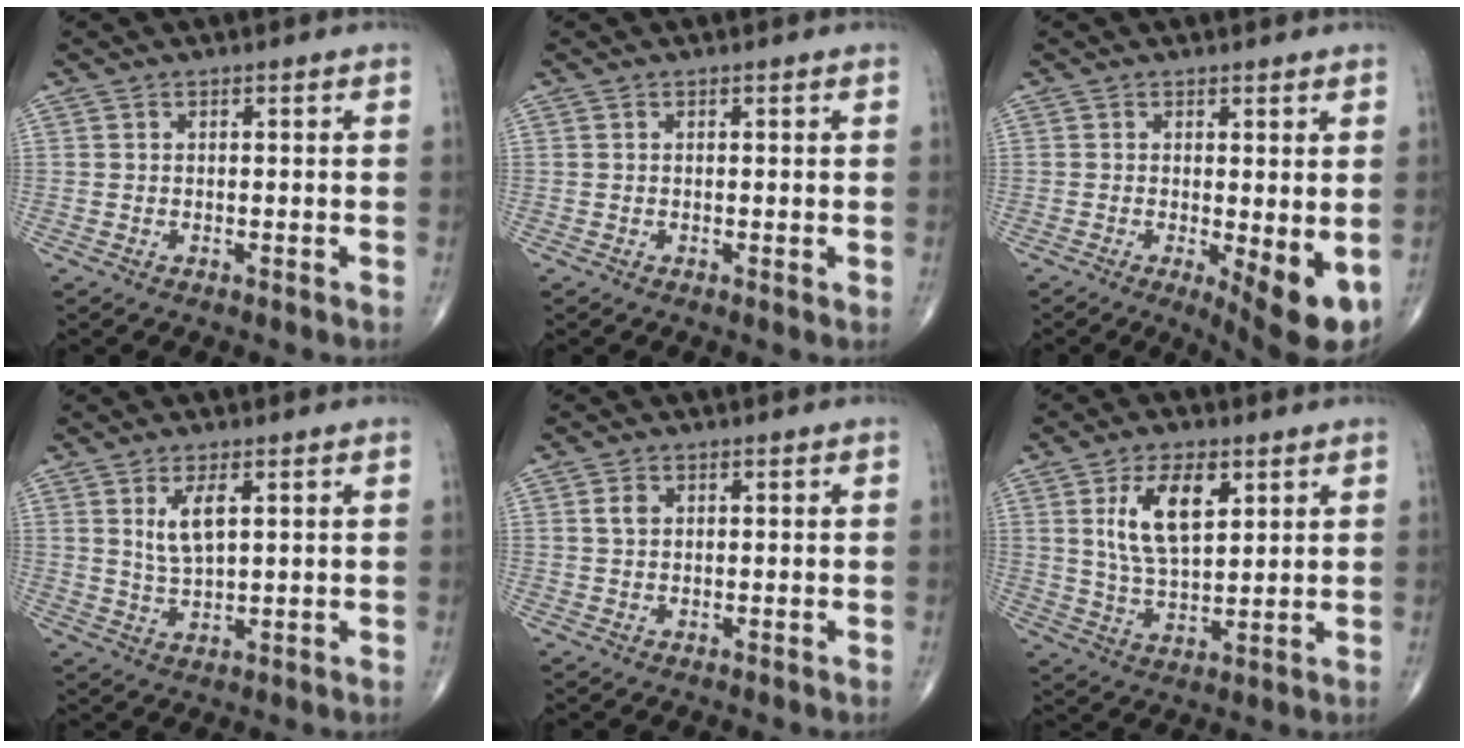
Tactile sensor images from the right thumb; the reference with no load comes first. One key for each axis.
{"total": 0.0}
{"total": 7.8, "fx": -1.5, "fy": 2.3, "fz": 7.3, "tx": -0.100, "ty": -0.020, "tz": -0.016}
{"total": 5.4, "fx": 2.0, "fy": 2.1, "fz": 4.6, "tx": -0.085, "ty": -0.014, "tz": 0.042}
{"total": 2.0, "fx": 0.5, "fy": 1.5, "fz": 1.2, "tx": -0.019, "ty": 0.002, "tz": 0.010}
{"total": 11.2, "fx": 4.2, "fy": 5.4, "fz": 8.9, "tx": -0.148, "ty": -0.018, "tz": 0.082}